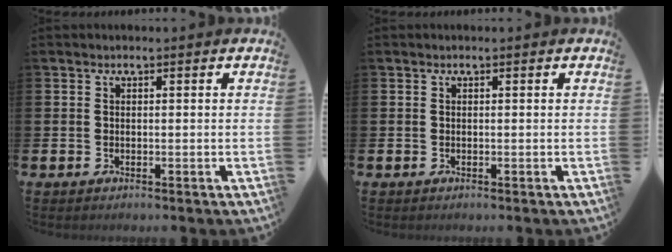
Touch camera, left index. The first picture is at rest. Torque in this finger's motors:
{"motor_torque": [0.00, 0.00, 0.02, 0.01]}